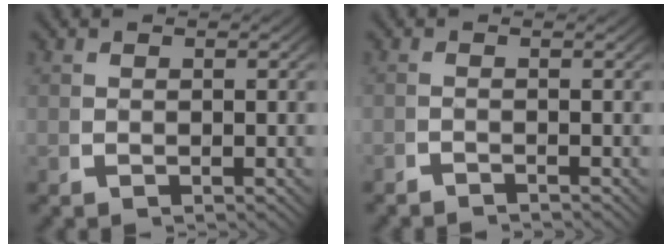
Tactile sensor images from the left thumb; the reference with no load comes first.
{"total": 1.6, "force": [-1.3, -0.8, -0.2], "torque": [0.008, 0.001, -0.023]}